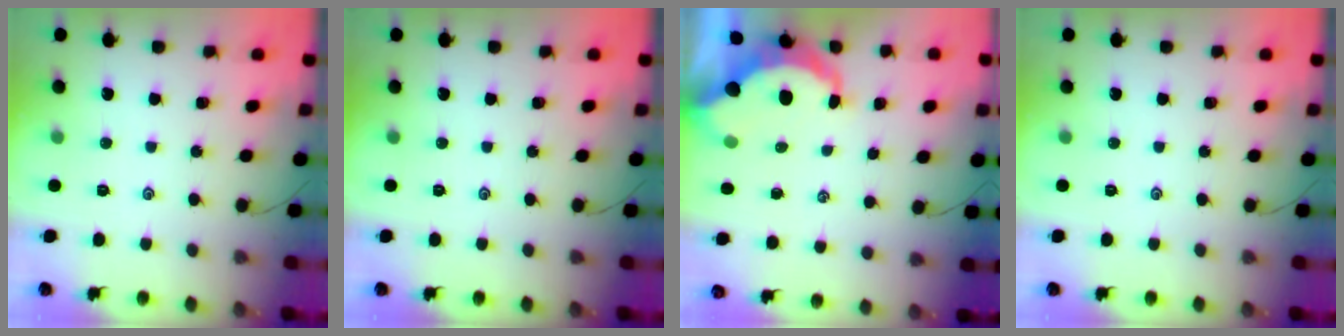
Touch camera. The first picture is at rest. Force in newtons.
{"total": 0.0}
{"total": 7.3, "press": 7.2, "slide": 0.9}
{"total": 0.0}